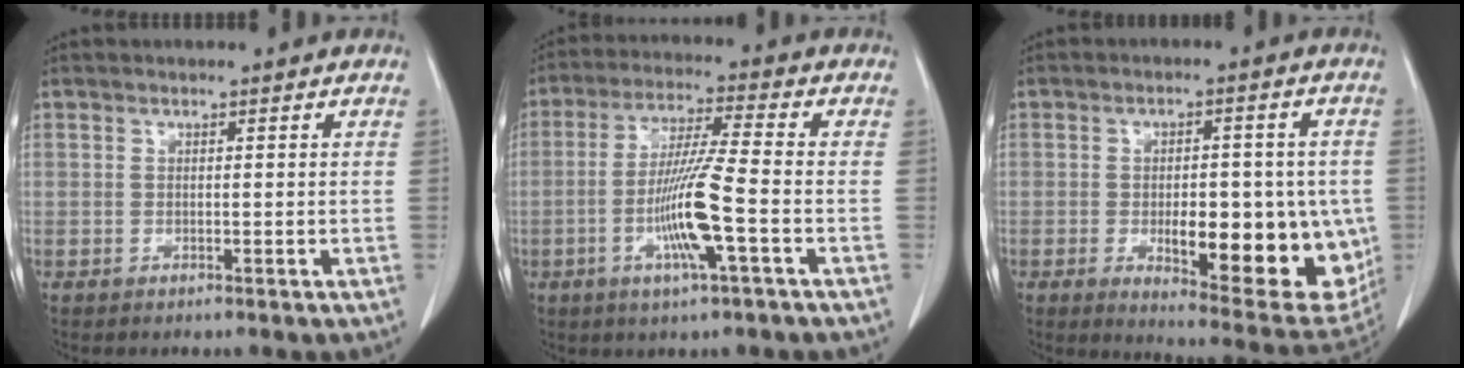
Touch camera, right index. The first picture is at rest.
{"total": 10.7, "force": [-3.1, -0.4, 10.2], "torque": [-0.203, -0.011, -0.062]}
{"total": 17.7, "force": [-3.6, 6.3, 16.1], "torque": [-0.167, 0.002, -0.024]}